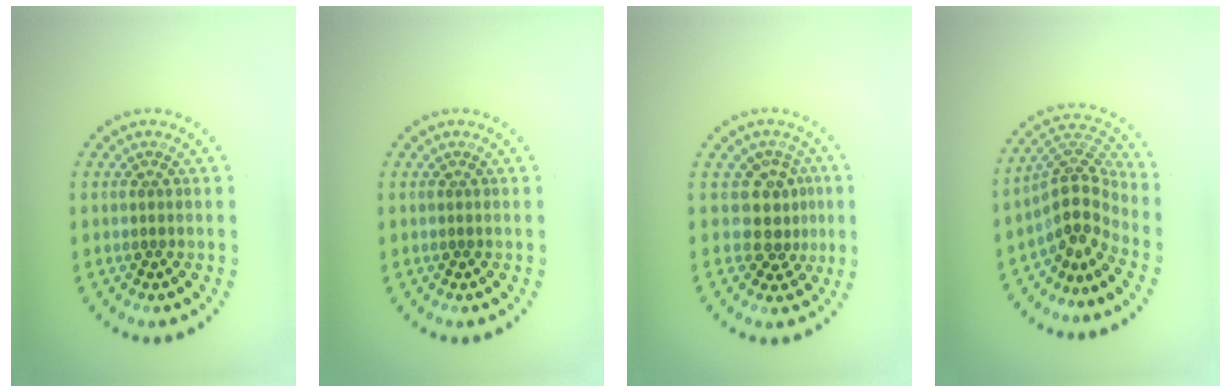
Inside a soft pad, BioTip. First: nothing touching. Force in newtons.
{"total": 0.0}
{"total": 3.0, "press": 2.1, "slide": 2.1}
{"total": 4.0, "press": 2.7, "slide": 2.9}